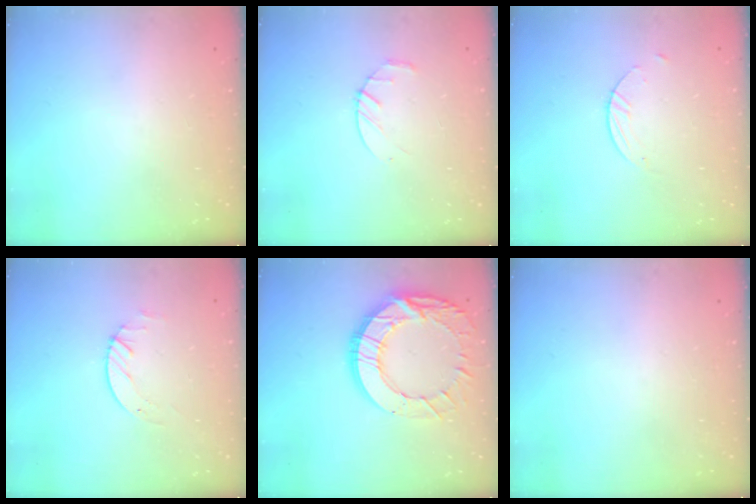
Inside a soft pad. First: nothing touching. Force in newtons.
{"total": 3.6, "press": 3.6, "slide": 0.6}
{"total": 1.5, "press": 1.5, "slide": 0.1}
{"total": 2.3, "press": 2.3, "slide": 0.3}
{"total": 18.2, "press": 18.1, "slide": 1.6}
{"total": 0.0}